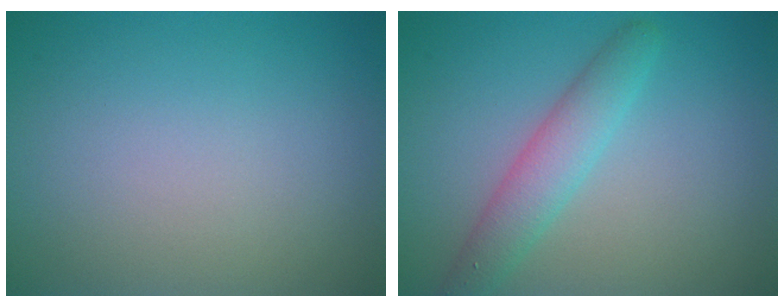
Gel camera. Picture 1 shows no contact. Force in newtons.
{"total": 3.4, "press": 3.4, "slide": 0.0}